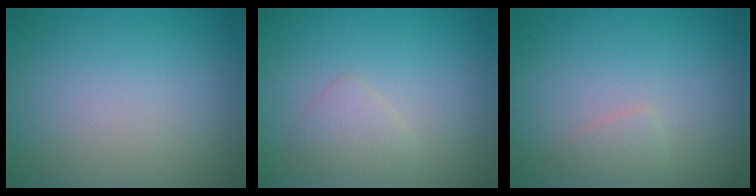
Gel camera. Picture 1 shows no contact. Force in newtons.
{"total": 1.6, "press": 1.6, "slide": 0.0}
{"total": 1.0, "press": 1.0, "slide": 0.0}